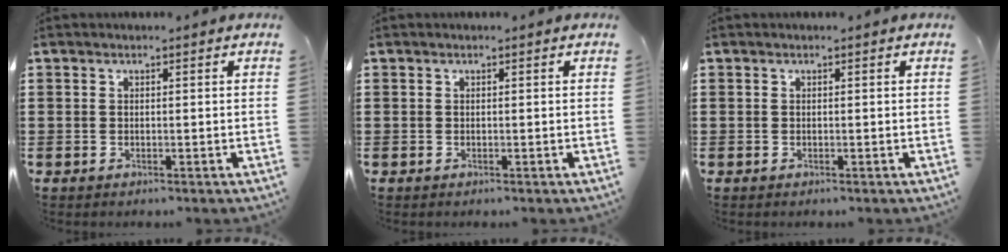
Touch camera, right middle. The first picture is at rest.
{"total": 0.0}
{"total": 0.0}